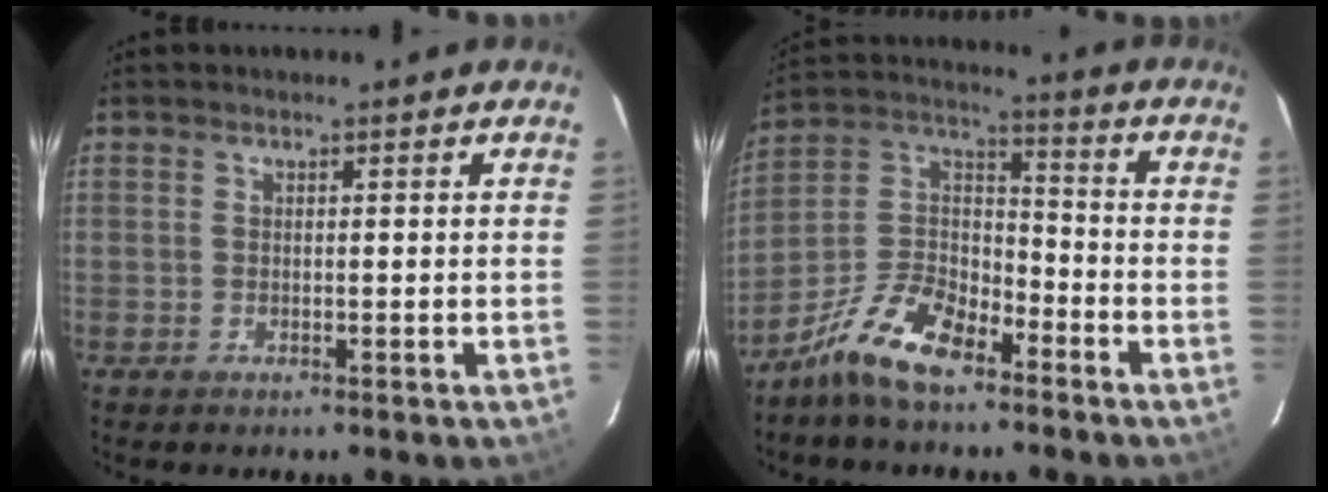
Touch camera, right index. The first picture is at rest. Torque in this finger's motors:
{"motor_torque": [0.88, -0.76, 0.46, 0.13]}